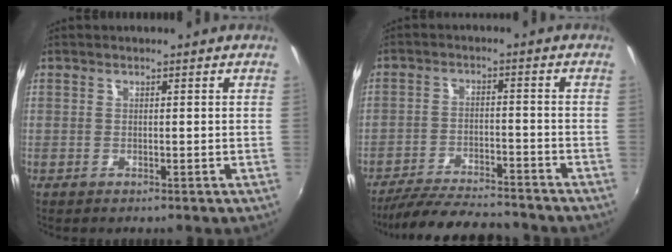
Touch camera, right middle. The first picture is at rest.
{"total": 16.3, "force": [-14.4, 4.1, 6.5], "torque": [-0.143, -0.013, -0.212]}